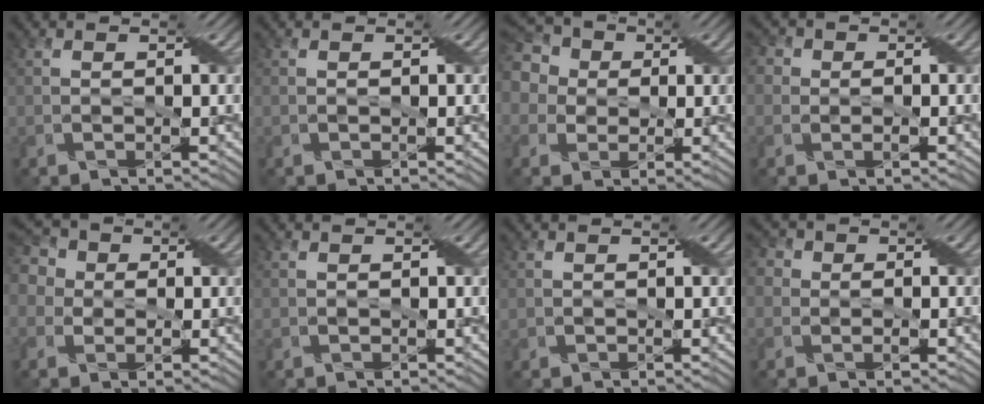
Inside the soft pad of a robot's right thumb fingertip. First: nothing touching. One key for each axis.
{"total": 0.0}
{"total": 9.5, "fx": 2.4, "fy": 8.1, "fz": 4.4, "tx": -0.149, "ty": 0.038, "tz": 0.016}
{"total": 3.6, "fx": 0.5, "fy": 3.2, "fz": 1.7, "tx": -0.018, "ty": 0.006, "tz": -0.025}
{"total": 6.5, "fx": 1.3, "fy": 5.5, "fz": 3.1, "tx": -0.096, "ty": 0.026, "tz": -0.005}
{"total": 0.0}
{"total": 0.5, "fx": 0.2, "fy": 0.5, "fz": 0.1, "tx": -0.010, "ty": 0.000, "tz": 0.007}
{"total": 4.1, "fx": 0.6, "fy": 3.6, "fz": 1.9, "tx": -0.025, "ty": 0.008, "tz": -0.024}